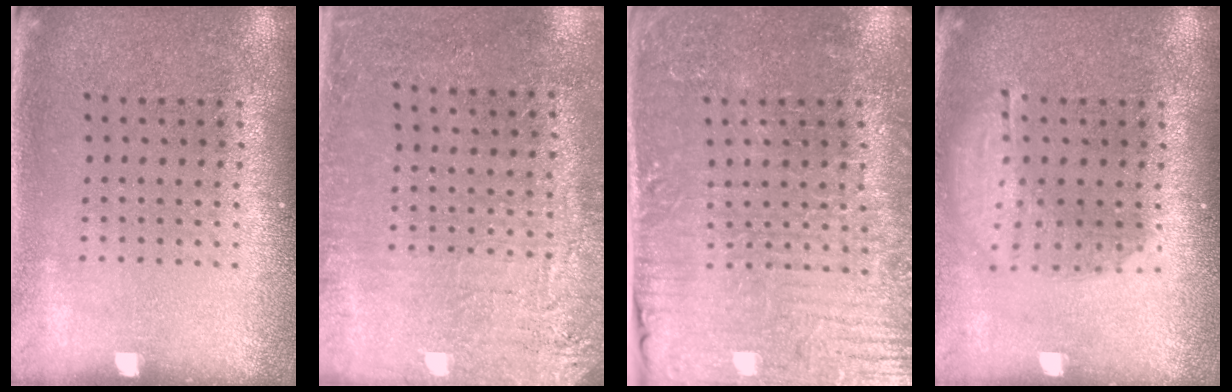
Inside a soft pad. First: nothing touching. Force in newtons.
{"total": 2.8, "press": 2.6, "slide": 1.1}
{"total": 4.0, "press": 4.0, "slide": 0.3}
{"total": 1.5, "press": 1.3, "slide": 0.9}